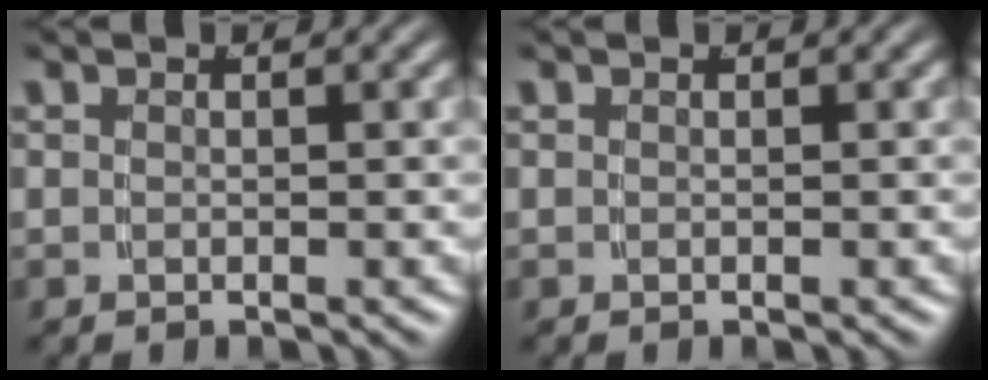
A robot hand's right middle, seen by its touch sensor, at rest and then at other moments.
{"total": 0.0}